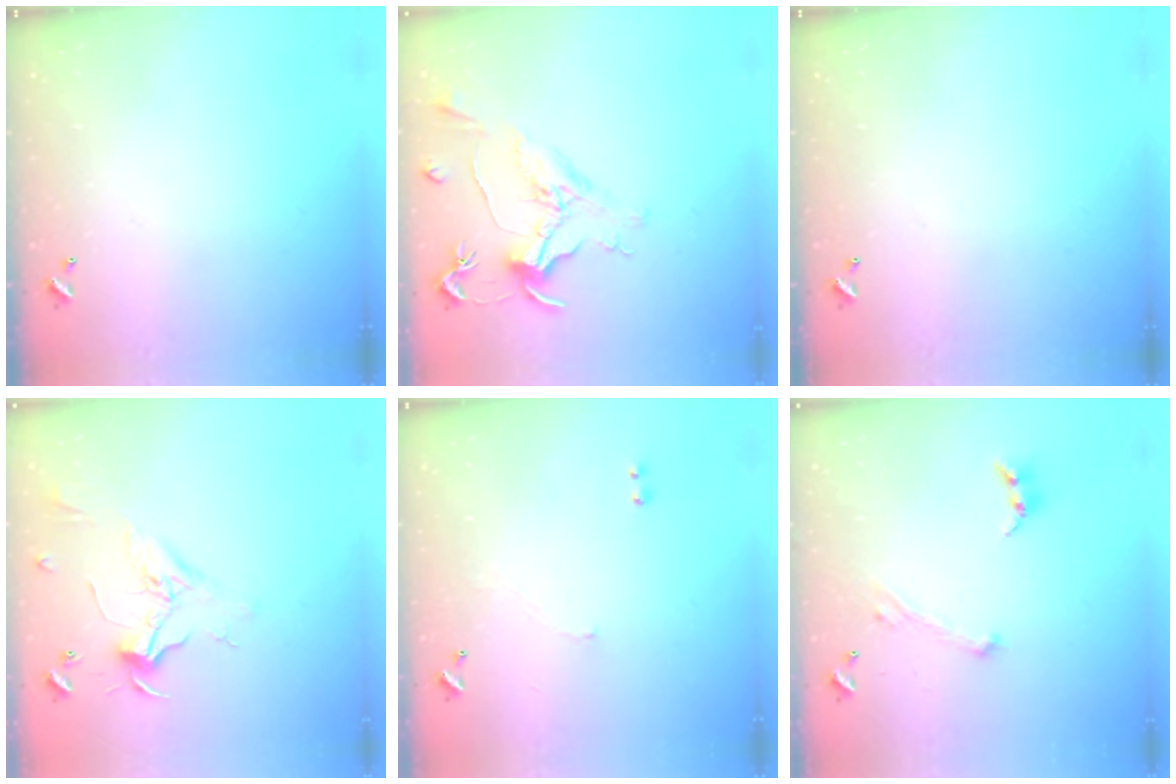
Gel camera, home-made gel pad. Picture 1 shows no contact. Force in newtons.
{"total": 1.5, "press": 1.2, "slide": 1.0}
{"total": 0.0}
{"total": 2.4, "press": 2.3, "slide": 0.7}
{"total": 2.0, "press": 1.9, "slide": 0.7}
{"total": 1.8, "press": 1.7, "slide": 0.6}